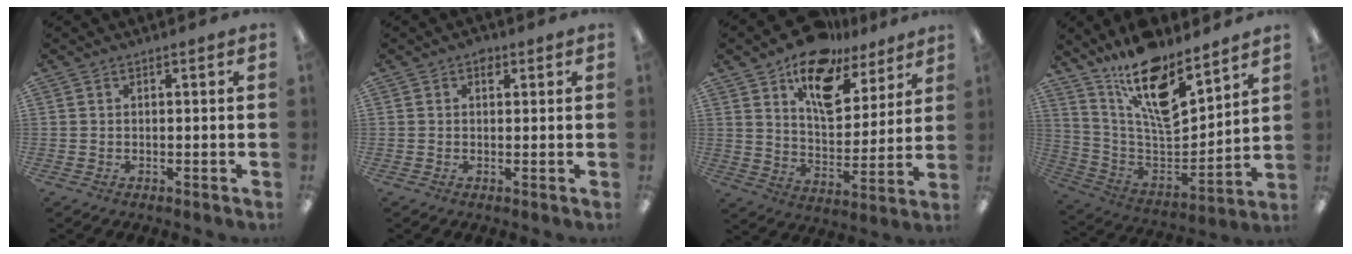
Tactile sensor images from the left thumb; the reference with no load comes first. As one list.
[{"total": 2.0, "force": [1.0, 1.4, 1.1], "torque": [-0.007, -0.002, 0.014]}, {"total": 15.5, "force": [10.9, 8.0, 7.5], "torque": [-0.121, -0.062, 0.194]}, {"total": 17.7, "force": [12.9, 6.2, 10.3], "torque": [-0.178, -0.099, 0.226]}]